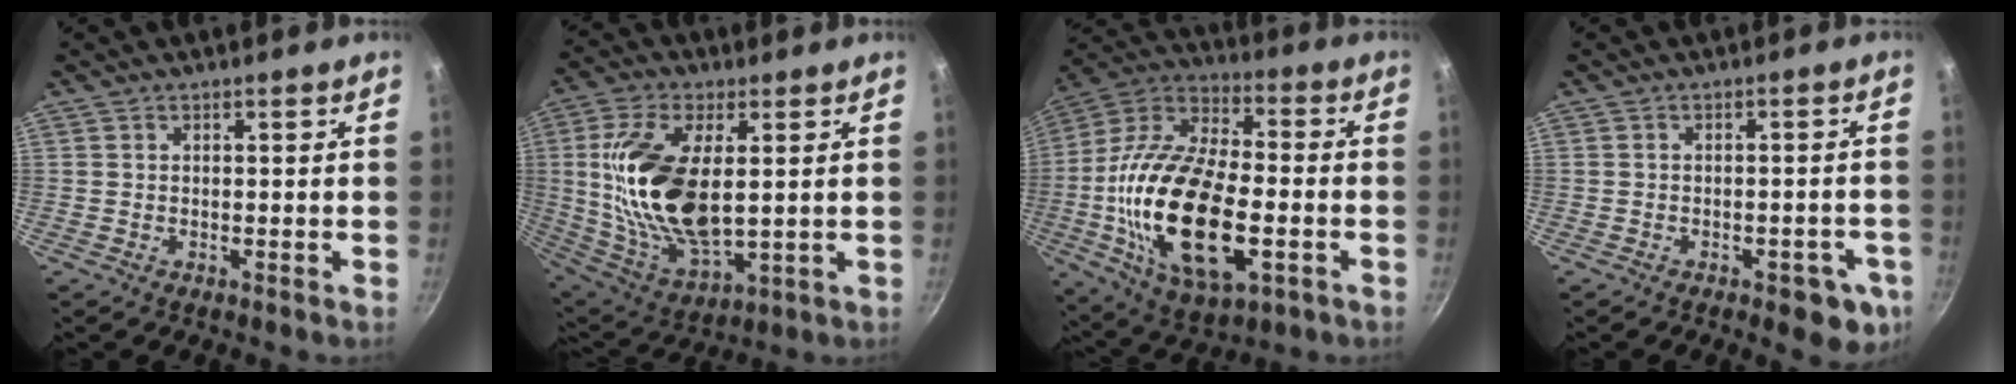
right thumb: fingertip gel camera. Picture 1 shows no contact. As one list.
[{"total": 20.5, "force": [2.2, 10.0, 17.8], "torque": [-0.353, -0.018, 0.050]}, {"total": 27.8, "force": [-5.4, 13.8, 23.5], "torque": [-0.462, 0.008, -0.086]}, {"total": 6.3, "force": [-3.2, 2.7, 4.7], "torque": [-0.040, 0.015, -0.035]}]